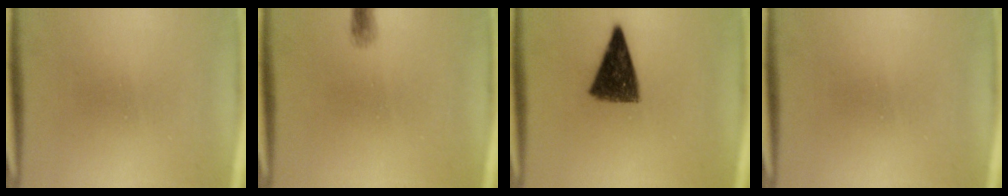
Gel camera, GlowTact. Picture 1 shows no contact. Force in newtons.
{"total": 0.6}
{"total": 8.4}
{"total": 0.0}